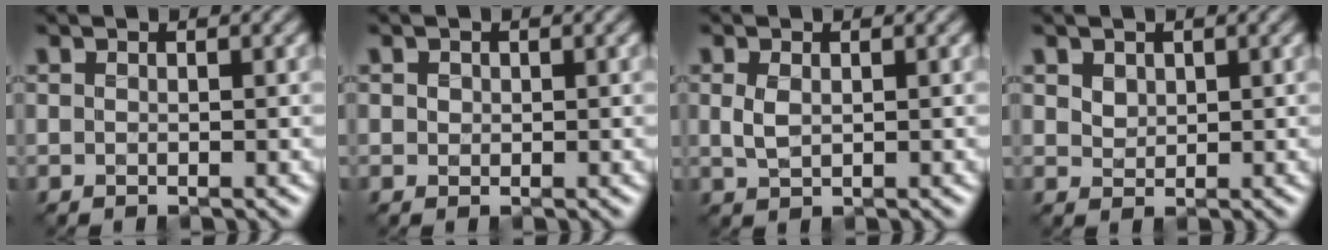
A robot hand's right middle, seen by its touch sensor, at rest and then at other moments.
{"total": 0.8, "force": [0.2, 0.7, 0.3], "torque": [-0.005, -0.003, 0.004]}
{"total": 1.5, "force": [0.0, 0.9, 1.2], "torque": [-0.033, -0.003, 0.003]}
{"total": 1.8, "force": [0.9, 1.3, 0.9], "torque": [-0.023, -0.002, 0.020]}